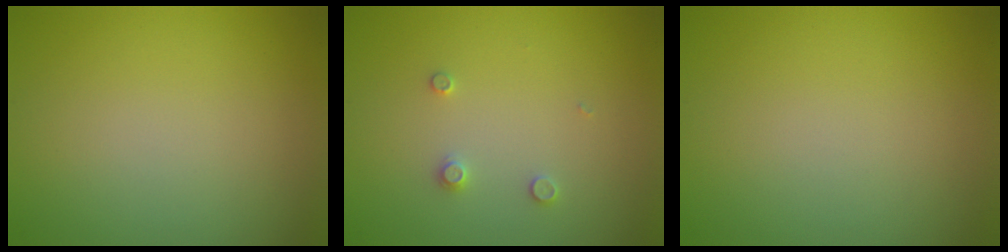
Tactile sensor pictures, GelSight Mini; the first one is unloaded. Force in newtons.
{"total": 1.0, "press": 1.0, "slide": 0.2}
{"total": 0.0}